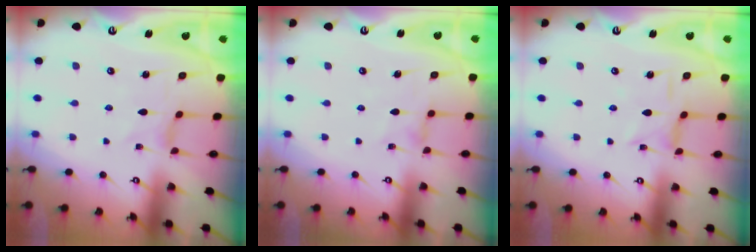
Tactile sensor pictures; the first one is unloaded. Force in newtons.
{"total": 1.5, "press": 1.4, "slide": 0.4}
{"total": 2.2, "press": 2.2, "slide": 0.4}